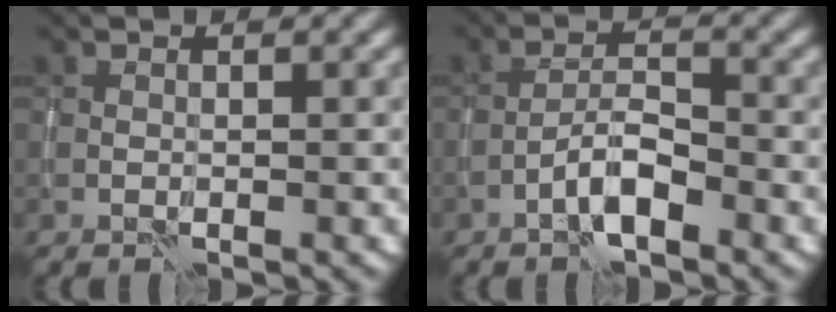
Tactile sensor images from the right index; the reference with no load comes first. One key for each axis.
{"total": 3.0, "fx": -1.8, "fy": 0.6, "fz": 2.3, "tx": -0.044, "ty": 0.013, "tz": -0.040}